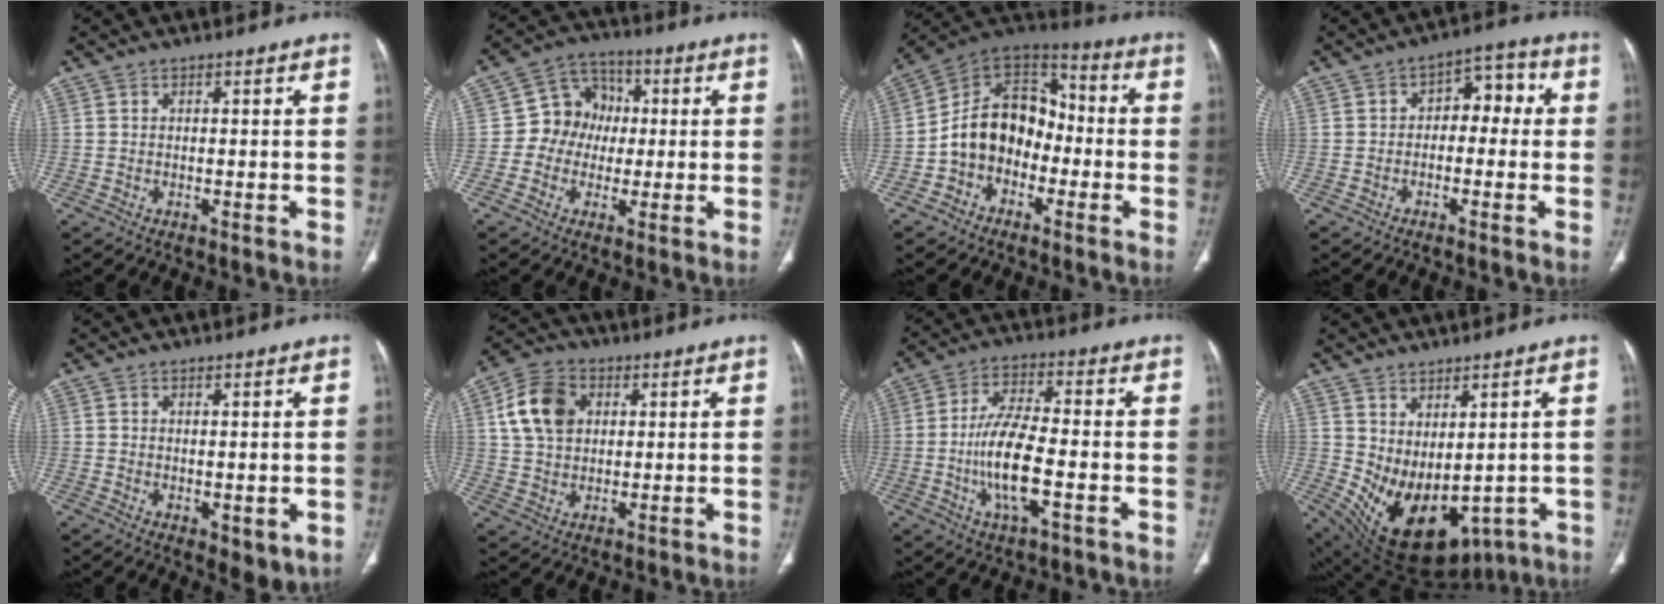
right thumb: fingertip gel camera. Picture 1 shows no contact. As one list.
[{"total": 9.3, "force": [-0.1, 8.4, 4.0], "torque": [-0.022, 0.023, -0.015]}, {"total": 14.2, "force": [-3.3, 10.9, 8.5], "torque": [-0.112, 0.060, -0.070]}, {"total": 6.9, "force": [-0.1, 4.6, 5.1], "torque": [-0.035, 0.037, -0.014]}, {"total": 4.9, "force": [-0.7, 2.4, 4.3], "torque": [-0.049, -0.012, 0.002]}, {"total": 11.0, "force": [3.1, 8.2, 6.7], "torque": [-0.109, 0.005, 0.055]}, {"total": 11.8, "force": [-2.9, 4.1, 10.7], "torque": [-0.214, 0.012, -0.055]}, {"total": 16.2, "force": [-1.9, 9.7, 12.9], "torque": [-0.211, -0.017, 0.012]}]